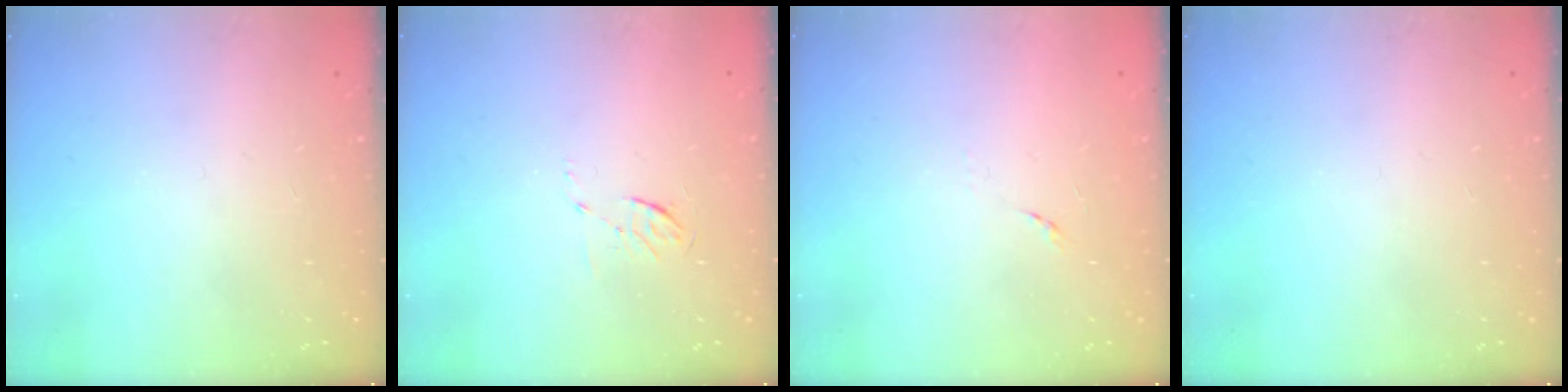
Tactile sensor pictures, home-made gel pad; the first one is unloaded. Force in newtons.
{"total": 4.0, "press": 3.7, "slide": 1.4}
{"total": 5.7, "press": 5.6, "slide": 0.6}
{"total": 0.0}